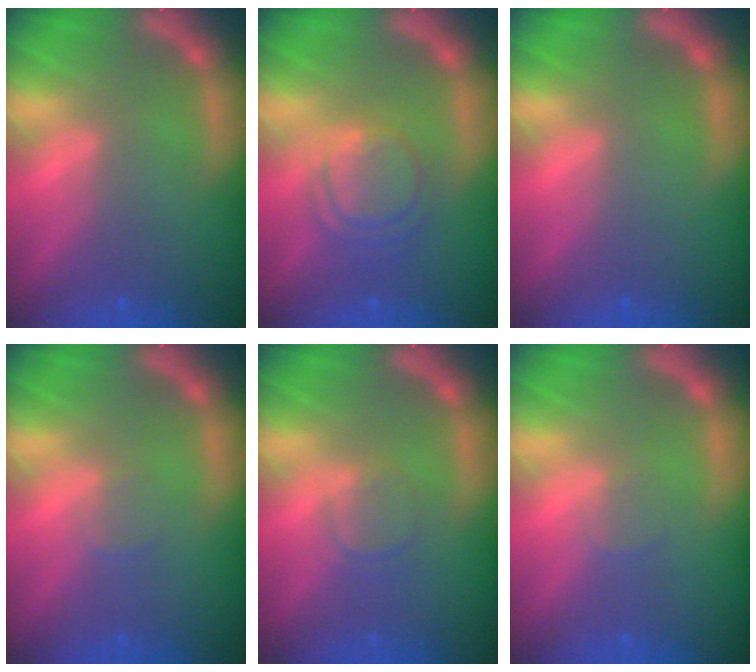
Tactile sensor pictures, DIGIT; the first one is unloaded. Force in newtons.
{"total": 5.1}
{"total": 0.0}
{"total": 1.0}
{"total": 1.9}
{"total": 1.0}